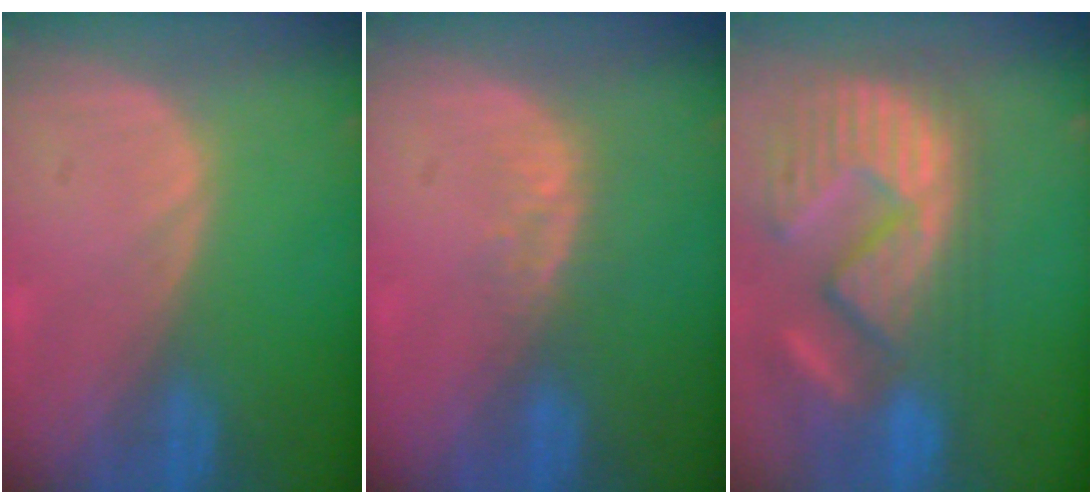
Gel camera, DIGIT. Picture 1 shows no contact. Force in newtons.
{"total": 3.2, "press": 2.6, "slide": 1.8}
{"total": 14.5, "press": 12.4, "slide": 7.7}